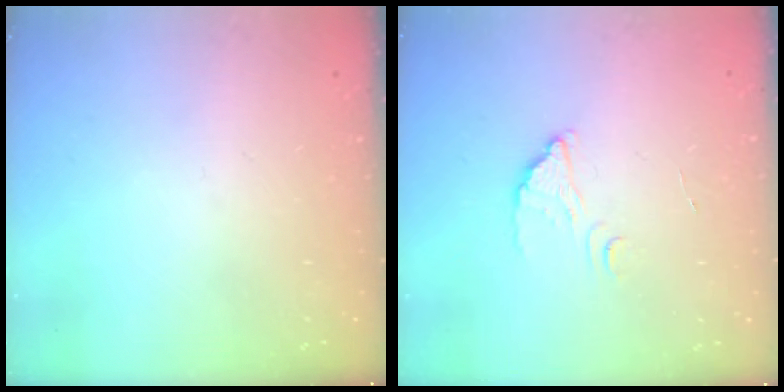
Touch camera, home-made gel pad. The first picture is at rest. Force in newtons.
{"total": 2.2, "press": 2.2, "slide": 0.1}